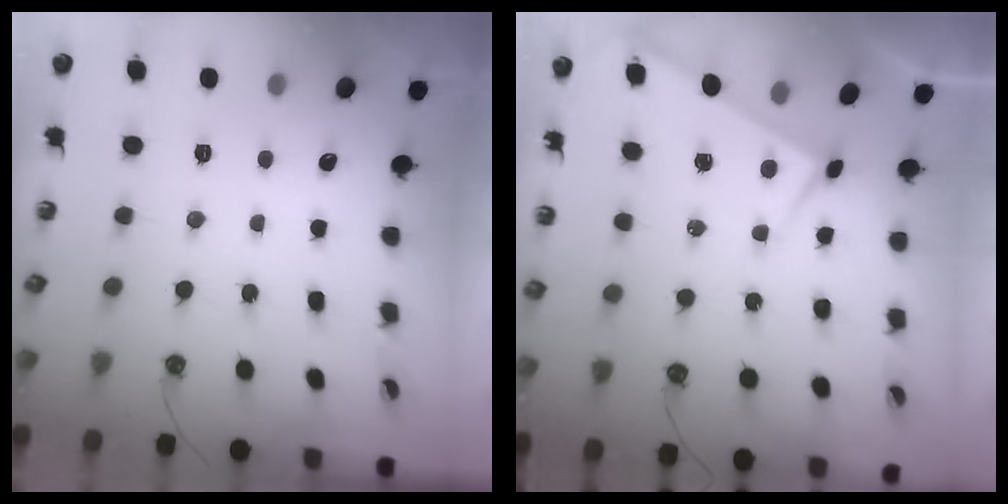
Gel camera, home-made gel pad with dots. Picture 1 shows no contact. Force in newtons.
{"total": 3.0, "press": 2.9, "slide": 0.3}